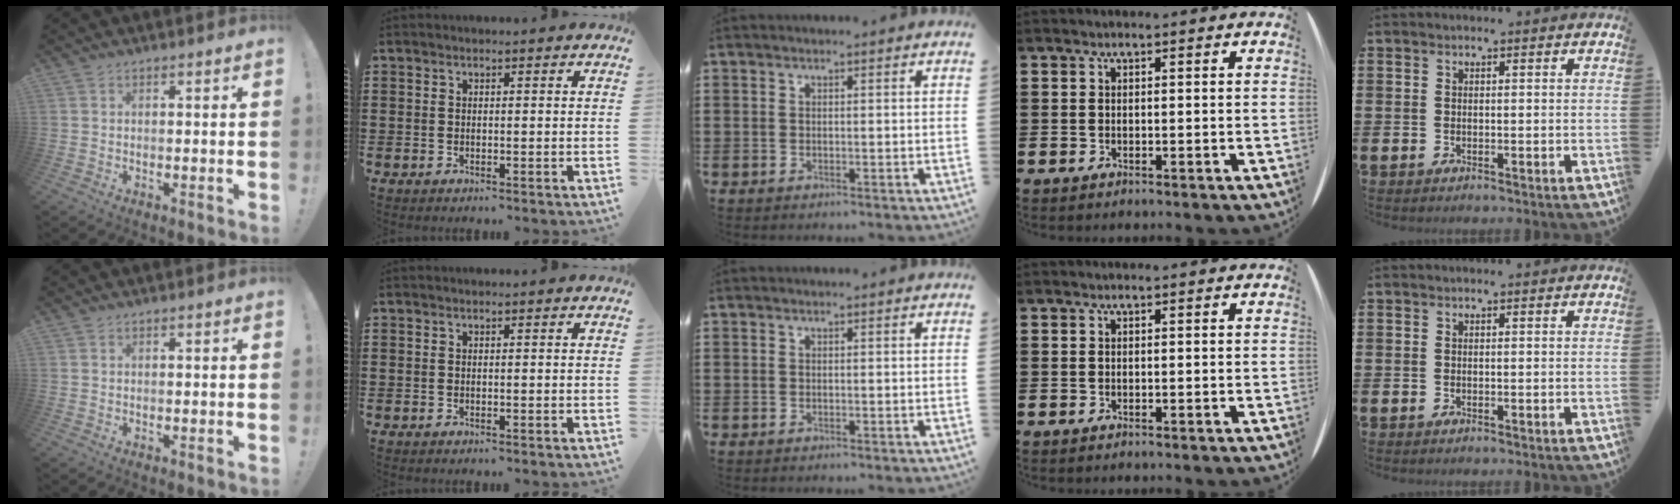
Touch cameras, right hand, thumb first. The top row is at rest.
{}